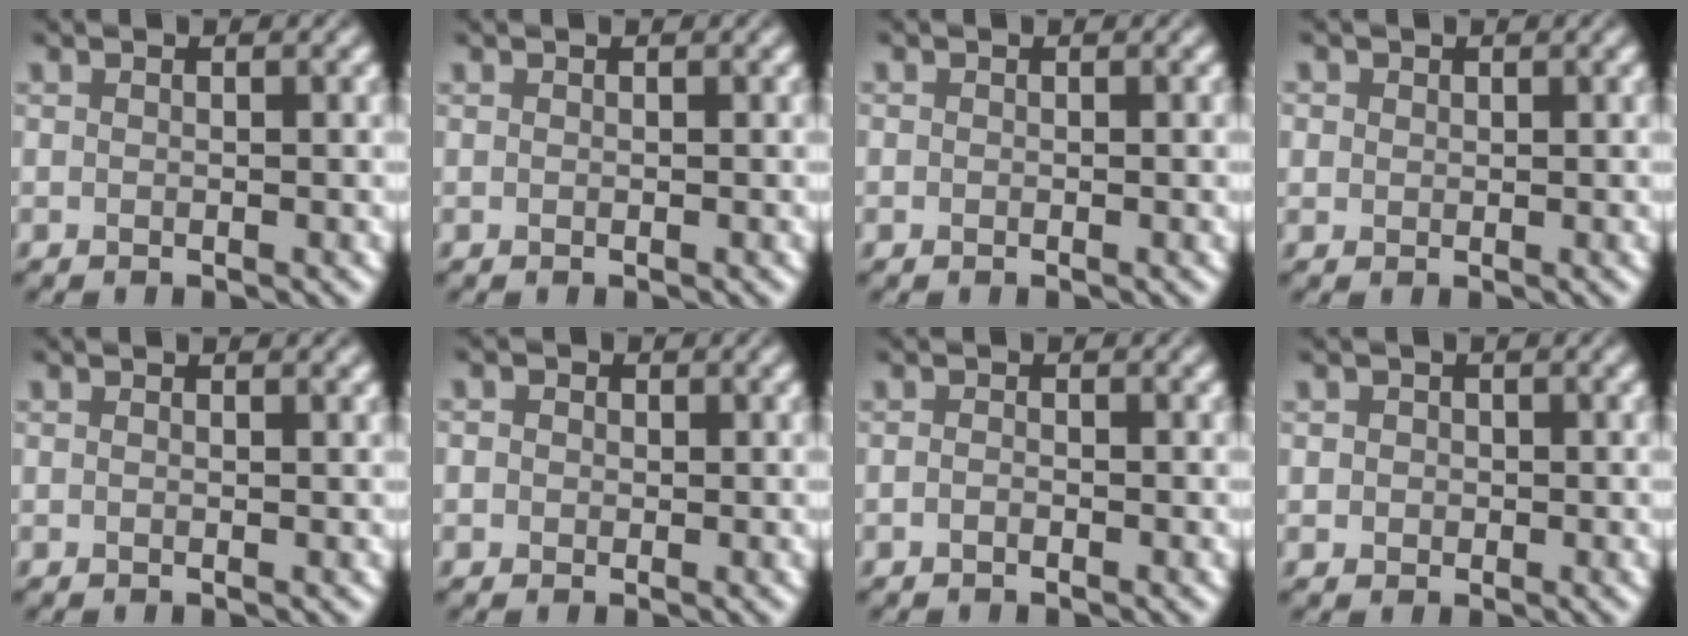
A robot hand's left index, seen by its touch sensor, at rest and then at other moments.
{"total": 0.0}
{"total": 0.9, "force": [0.0, 0.8, 0.5], "torque": [0.000, -0.004, 0.000]}
{"total": 1.3, "force": [0.6, 1.1, 0.4], "torque": [-0.003, -0.001, 0.006]}
{"total": 0.8, "force": [0.5, 0.2, 0.6], "torque": [-0.010, -0.003, 0.004]}
{"total": 2.5, "force": [0.9, 2.1, 1.0], "torque": [-0.005, 0.014, -0.007]}
{"total": 0.6, "force": [-0.4, 0.3, 0.4], "torque": [-0.008, -0.001, -0.009]}
{"total": 1.7, "force": [0.4, 1.5, 0.6], "torque": [0.001, 0.006, 0.002]}